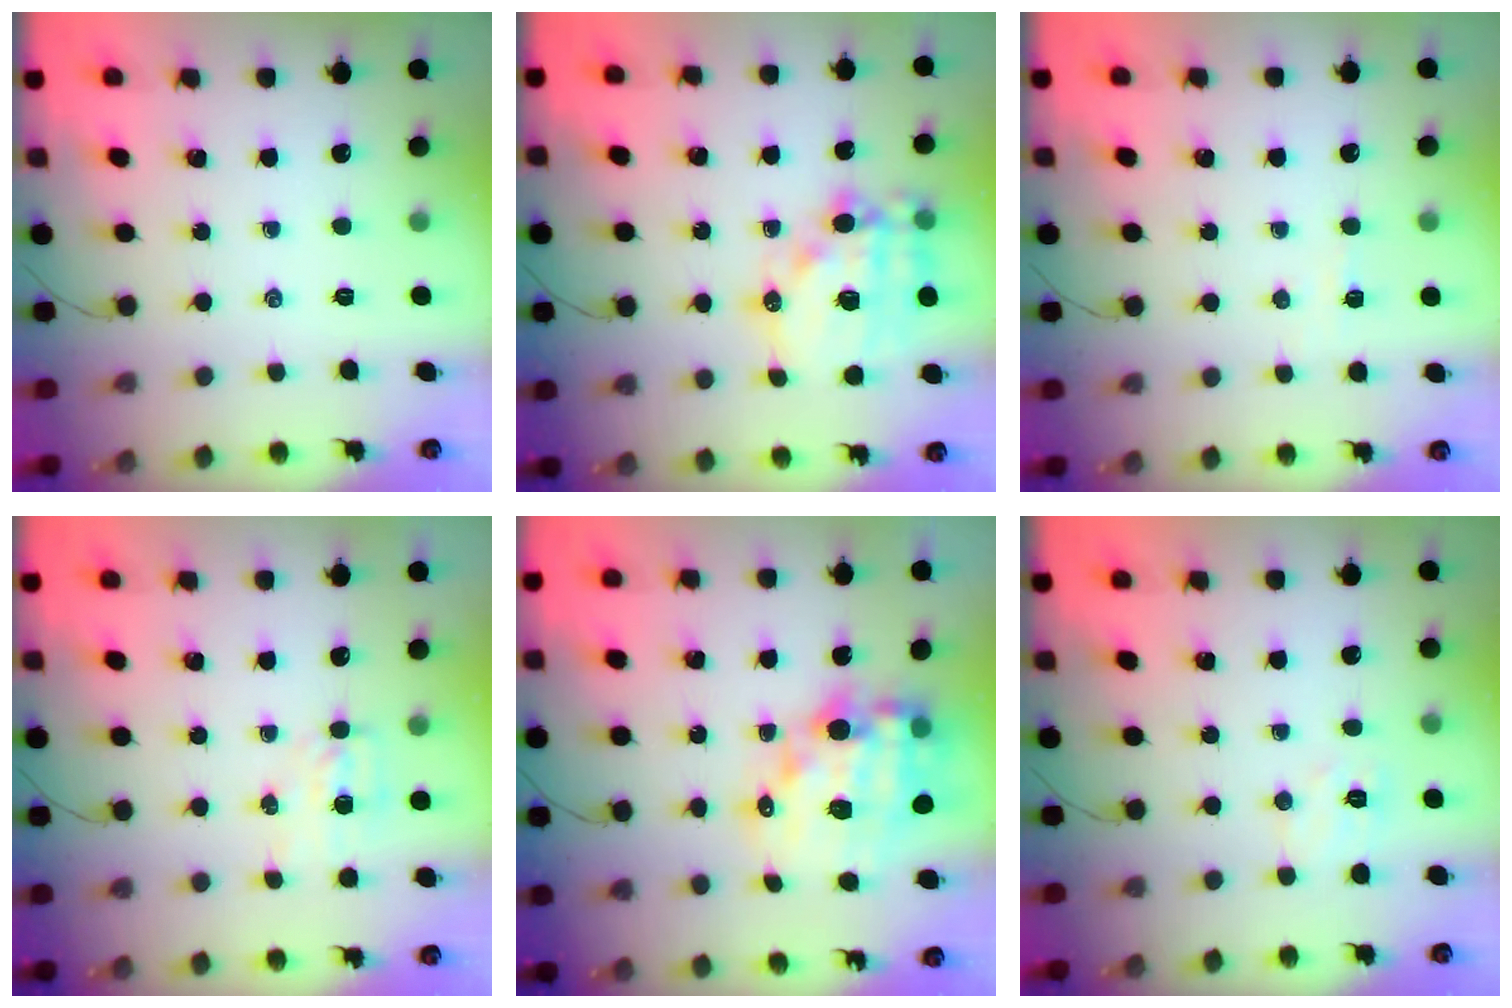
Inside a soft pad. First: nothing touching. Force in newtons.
{"total": 16.8, "press": 16.4, "slide": 3.7}
{"total": 3.1, "press": 3.0, "slide": 0.8}
{"total": 4.0, "press": 3.8, "slide": 1.2}
{"total": 15.3, "press": 14.9, "slide": 3.5}
{"total": 5.9, "press": 5.8, "slide": 1.2}